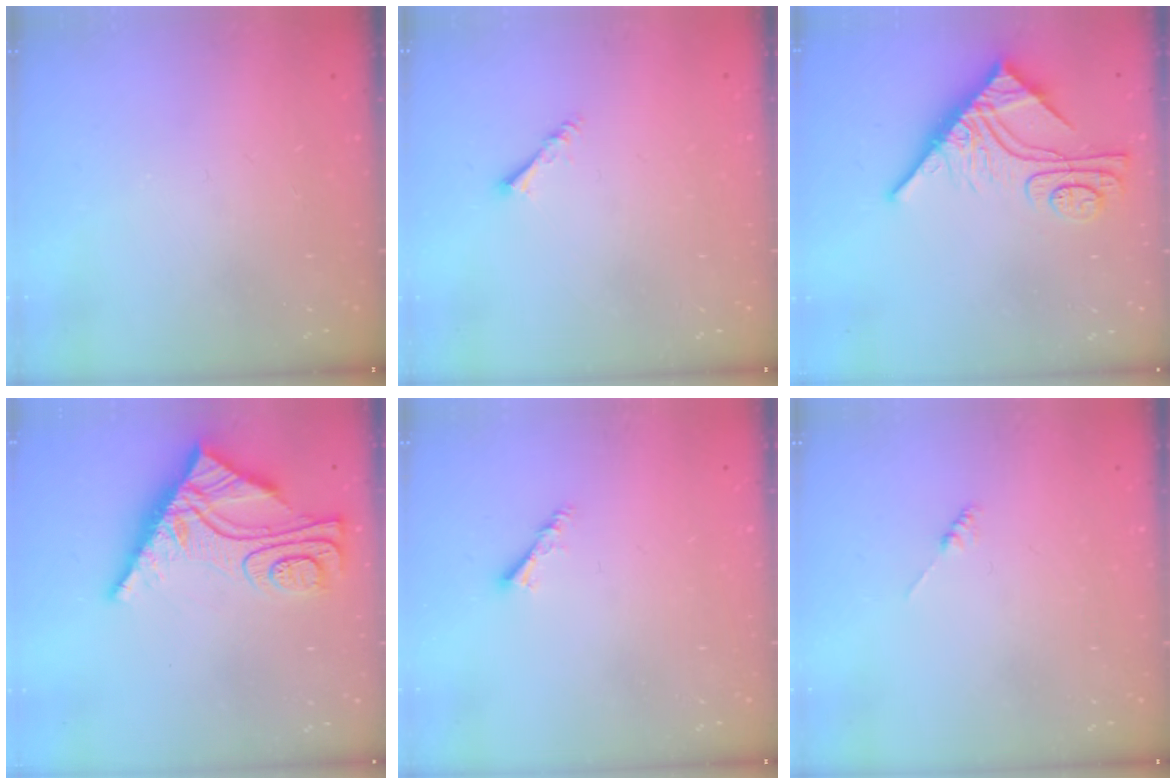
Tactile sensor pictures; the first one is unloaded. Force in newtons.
{"total": 1.8, "press": 1.8, "slide": 0.1}
{"total": 11.6, "press": 11.5, "slide": 1.0}
{"total": 12.9, "press": 12.8, "slide": 1.3}
{"total": 3.0, "press": 2.9, "slide": 0.6}
{"total": 0.0}